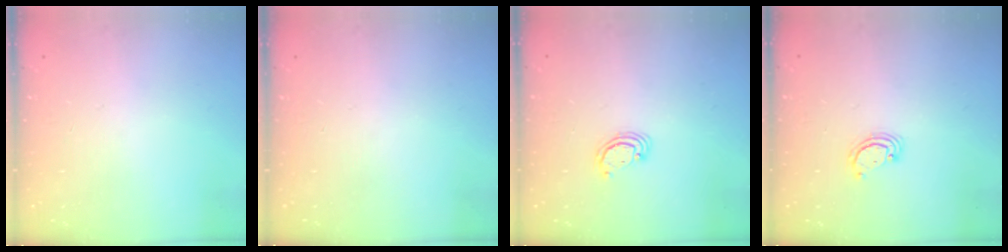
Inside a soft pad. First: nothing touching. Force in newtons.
{"total": 0.0}
{"total": 2.6, "press": 2.5, "slide": 0.3}
{"total": 2.6, "press": 2.6, "slide": 0.3}